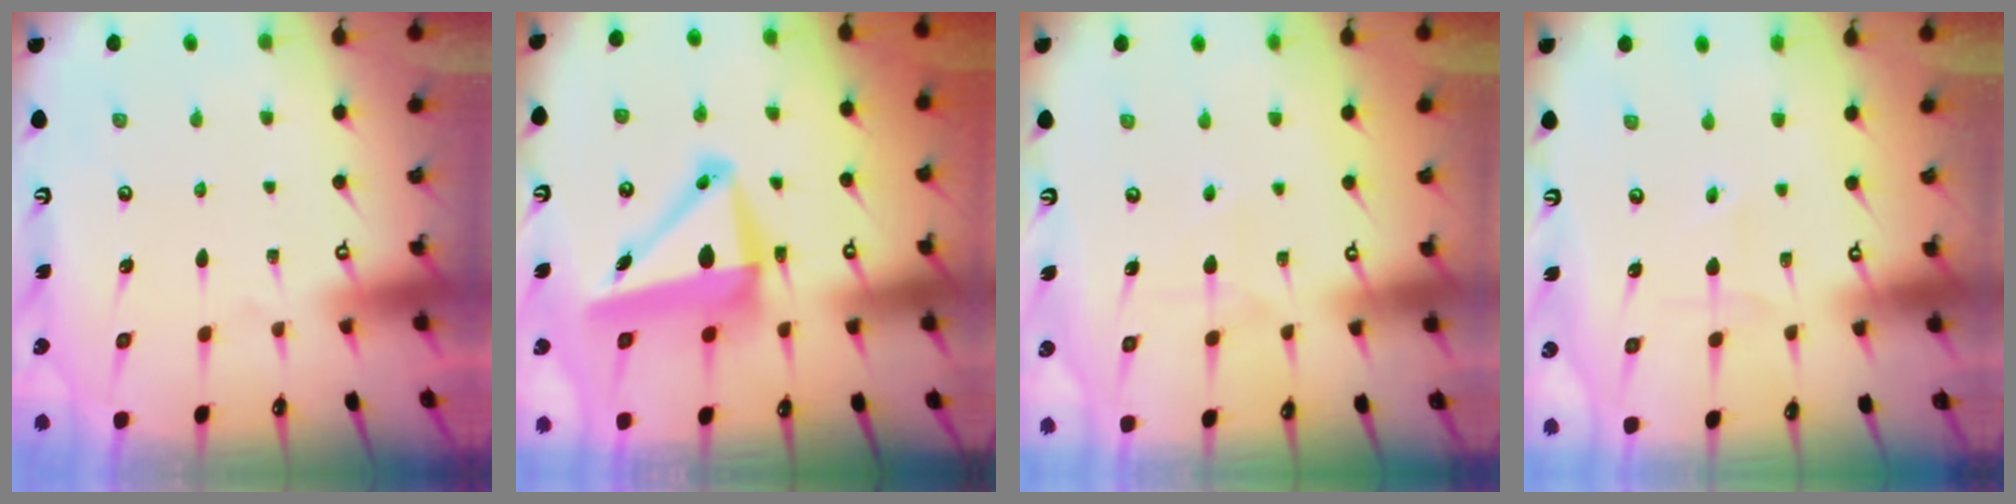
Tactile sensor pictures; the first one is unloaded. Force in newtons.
{"total": 10.4, "press": 10.2, "slide": 2.1}
{"total": 4.7, "press": 4.6, "slide": 0.2}
{"total": 1.9, "press": 1.9, "slide": 0.2}